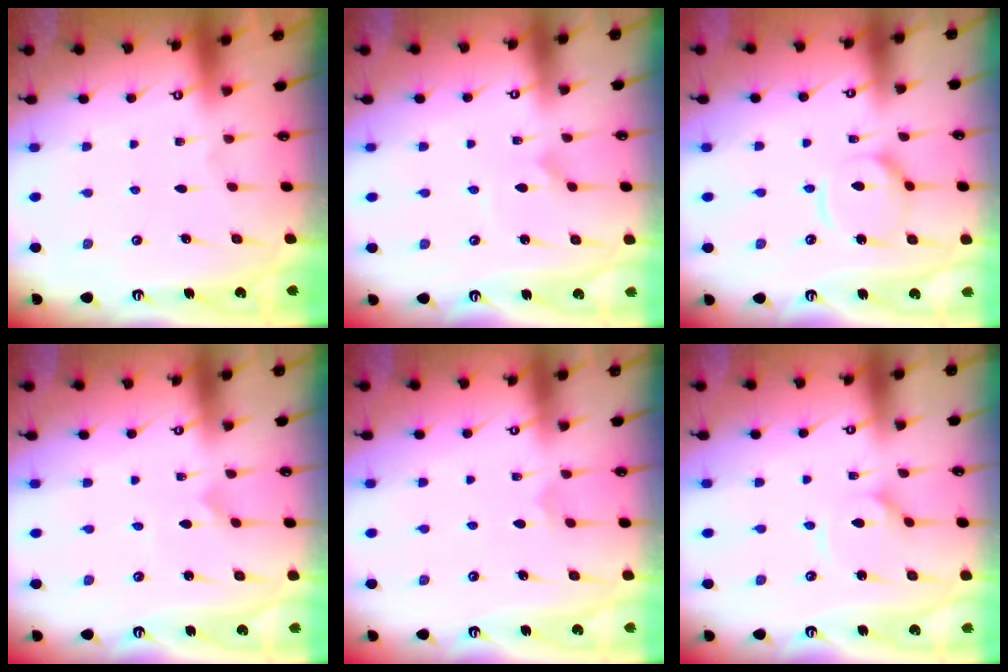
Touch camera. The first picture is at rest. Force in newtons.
{"total": 2.2, "press": 2.2, "slide": 0.2}
{"total": 10.3, "press": 10.3, "slide": 1.1}
{"total": 0.0}
{"total": 3.8, "press": 3.8, "slide": 0.3}
{"total": 2.8, "press": 2.8, "slide": 0.3}